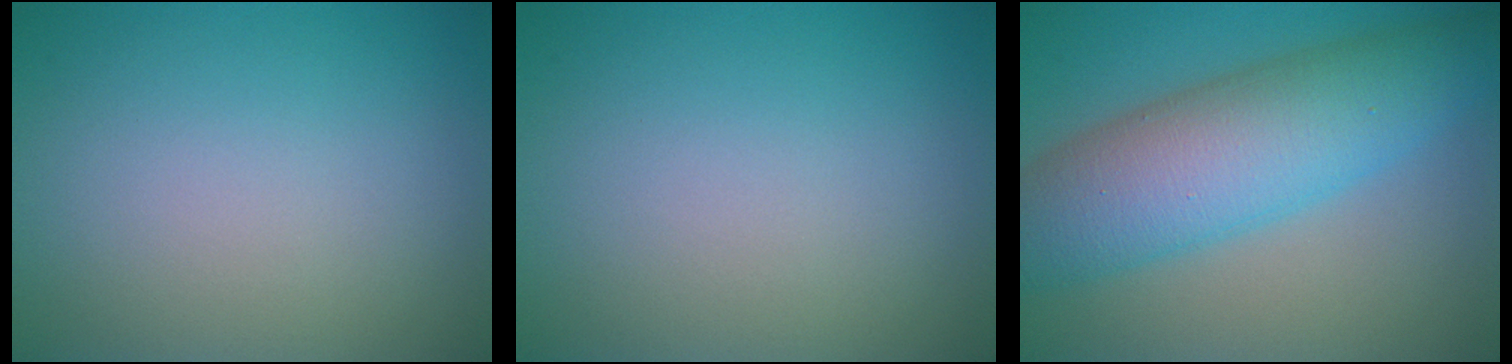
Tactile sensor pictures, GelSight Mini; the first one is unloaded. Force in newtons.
{"total": 0.0}
{"total": 9.2, "press": 9.2, "slide": 0.3}